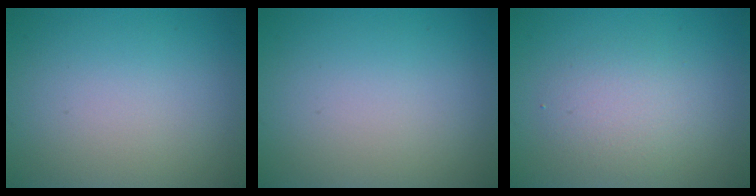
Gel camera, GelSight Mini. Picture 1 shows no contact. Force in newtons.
{"total": 0.0}
{"total": 2.6, "press": 2.6, "slide": 0.3}